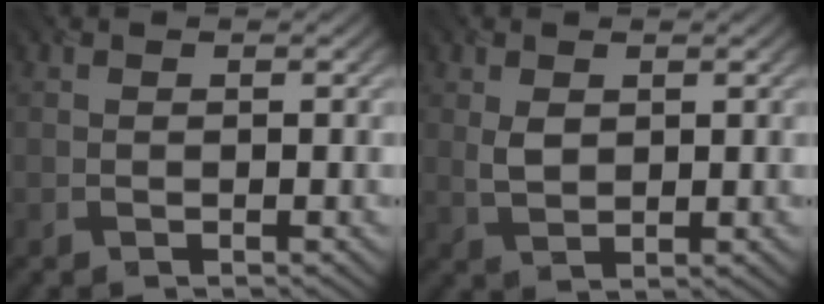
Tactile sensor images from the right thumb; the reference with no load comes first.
{"total": 2.3, "force": [0.8, 1.5, 1.6], "torque": [-0.042, -0.003, 0.019]}